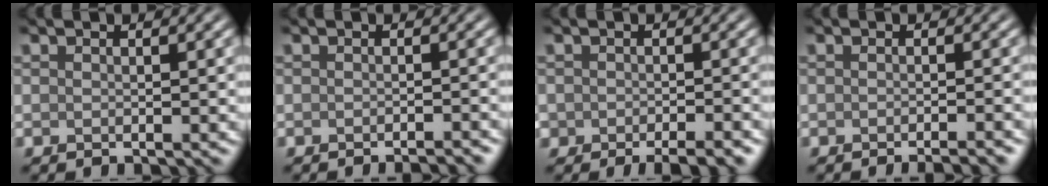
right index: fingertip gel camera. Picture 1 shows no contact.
{"total": 2.1, "force": [-1.8, 0.3, 1.1], "torque": [0.000, 0.002, -0.026]}
{"total": 4.0, "force": [-2.8, 1.7, 2.2], "torque": [-0.026, -0.004, -0.032]}
{"total": 3.3, "force": [-2.2, 0.9, 2.3], "torque": [-0.012, 0.009, -0.028]}